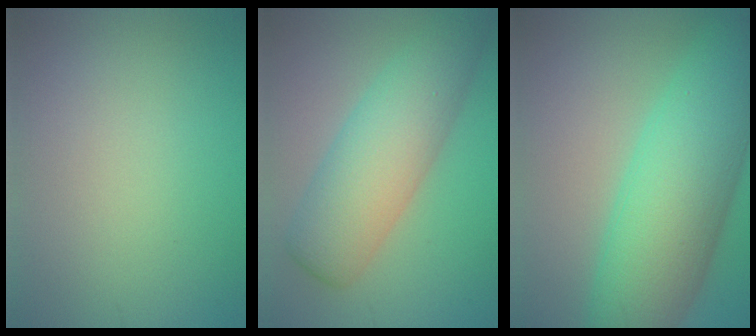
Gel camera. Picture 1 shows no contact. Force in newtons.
{"total": 7.5, "press": 7.5, "slide": 0.2}
{"total": 10.8, "press": 10.8, "slide": 0.1}